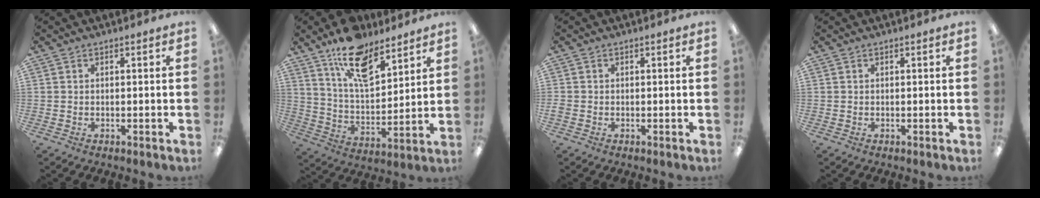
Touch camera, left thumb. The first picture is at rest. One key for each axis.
{"total": 14.7, "fx": 10.5, "fy": 6.5, "fz": 8.0, "tx": -0.135, "ty": -0.055, "tz": 0.187}
{"total": 0.9, "fx": -0.2, "fy": 0.8, "fz": 0.4, "tx": -0.005, "ty": 0.003, "tz": -0.004}
{"total": 0.0}